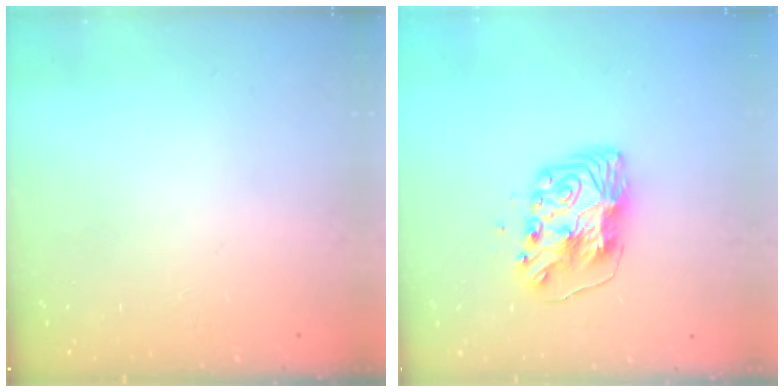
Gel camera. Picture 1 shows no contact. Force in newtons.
{"total": 9.2, "press": 9.1, "slide": 1.1}